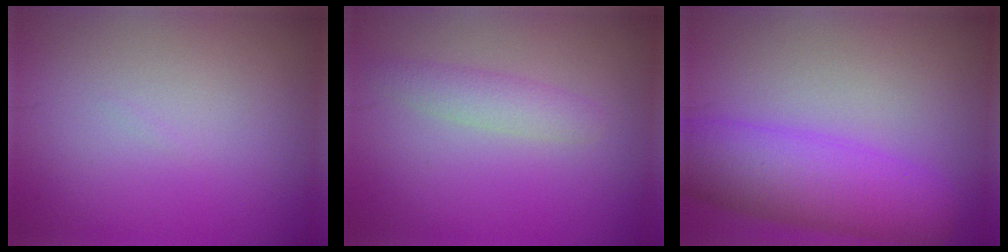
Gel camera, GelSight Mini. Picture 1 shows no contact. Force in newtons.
{"total": 2.1, "press": 2.1, "slide": 0.1}
{"total": 7.8, "press": 7.8, "slide": 0.5}